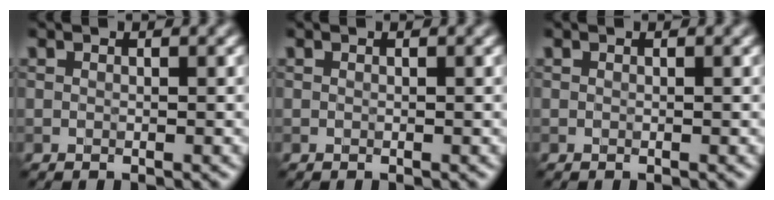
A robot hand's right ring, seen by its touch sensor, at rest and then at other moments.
{"total": 0.0}
{"total": 0.0}